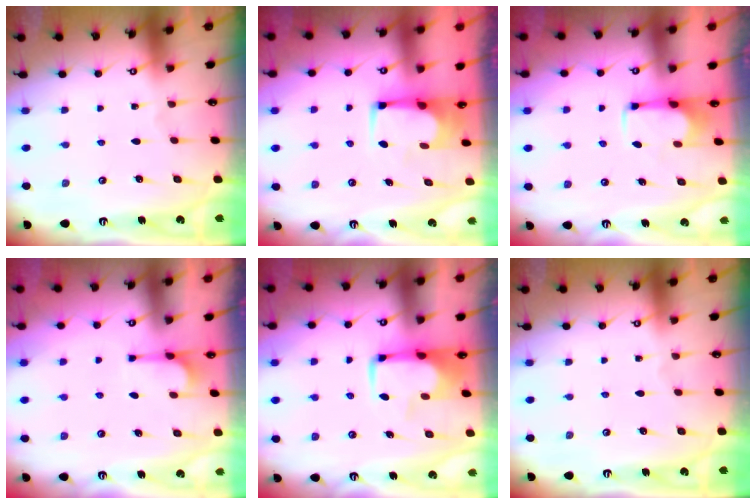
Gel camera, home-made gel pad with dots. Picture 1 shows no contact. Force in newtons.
{"total": 2.5, "press": 2.5, "slide": 0.1}
{"total": 2.6, "press": 2.5, "slide": 0.9}
{"total": 2.9, "press": 2.7, "slide": 1.1}
{"total": 1.2, "press": 1.0, "slide": 0.6}
{"total": 0.0}